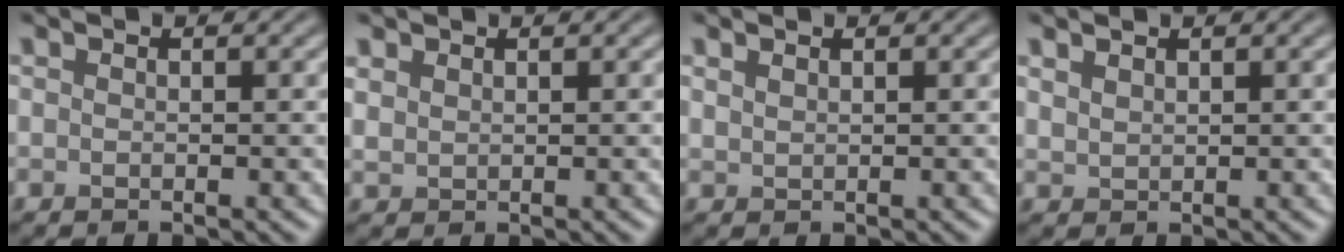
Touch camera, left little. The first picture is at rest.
{"total": 1.2, "force": [0.9, 0.8, 0.3], "torque": [-0.010, 0.001, 0.023]}
{"total": 0.8, "force": [0.6, 0.3, 0.3], "torque": [-0.009, 0.001, 0.016]}
{"total": 1.2, "force": [1.0, 0.5, 0.5], "torque": [-0.015, 0.001, 0.025]}